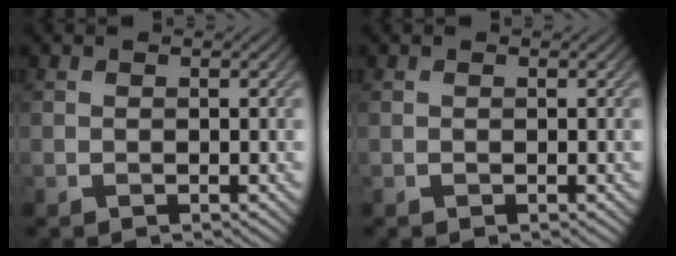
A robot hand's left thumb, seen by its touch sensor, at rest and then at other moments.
{"total": 0.0}